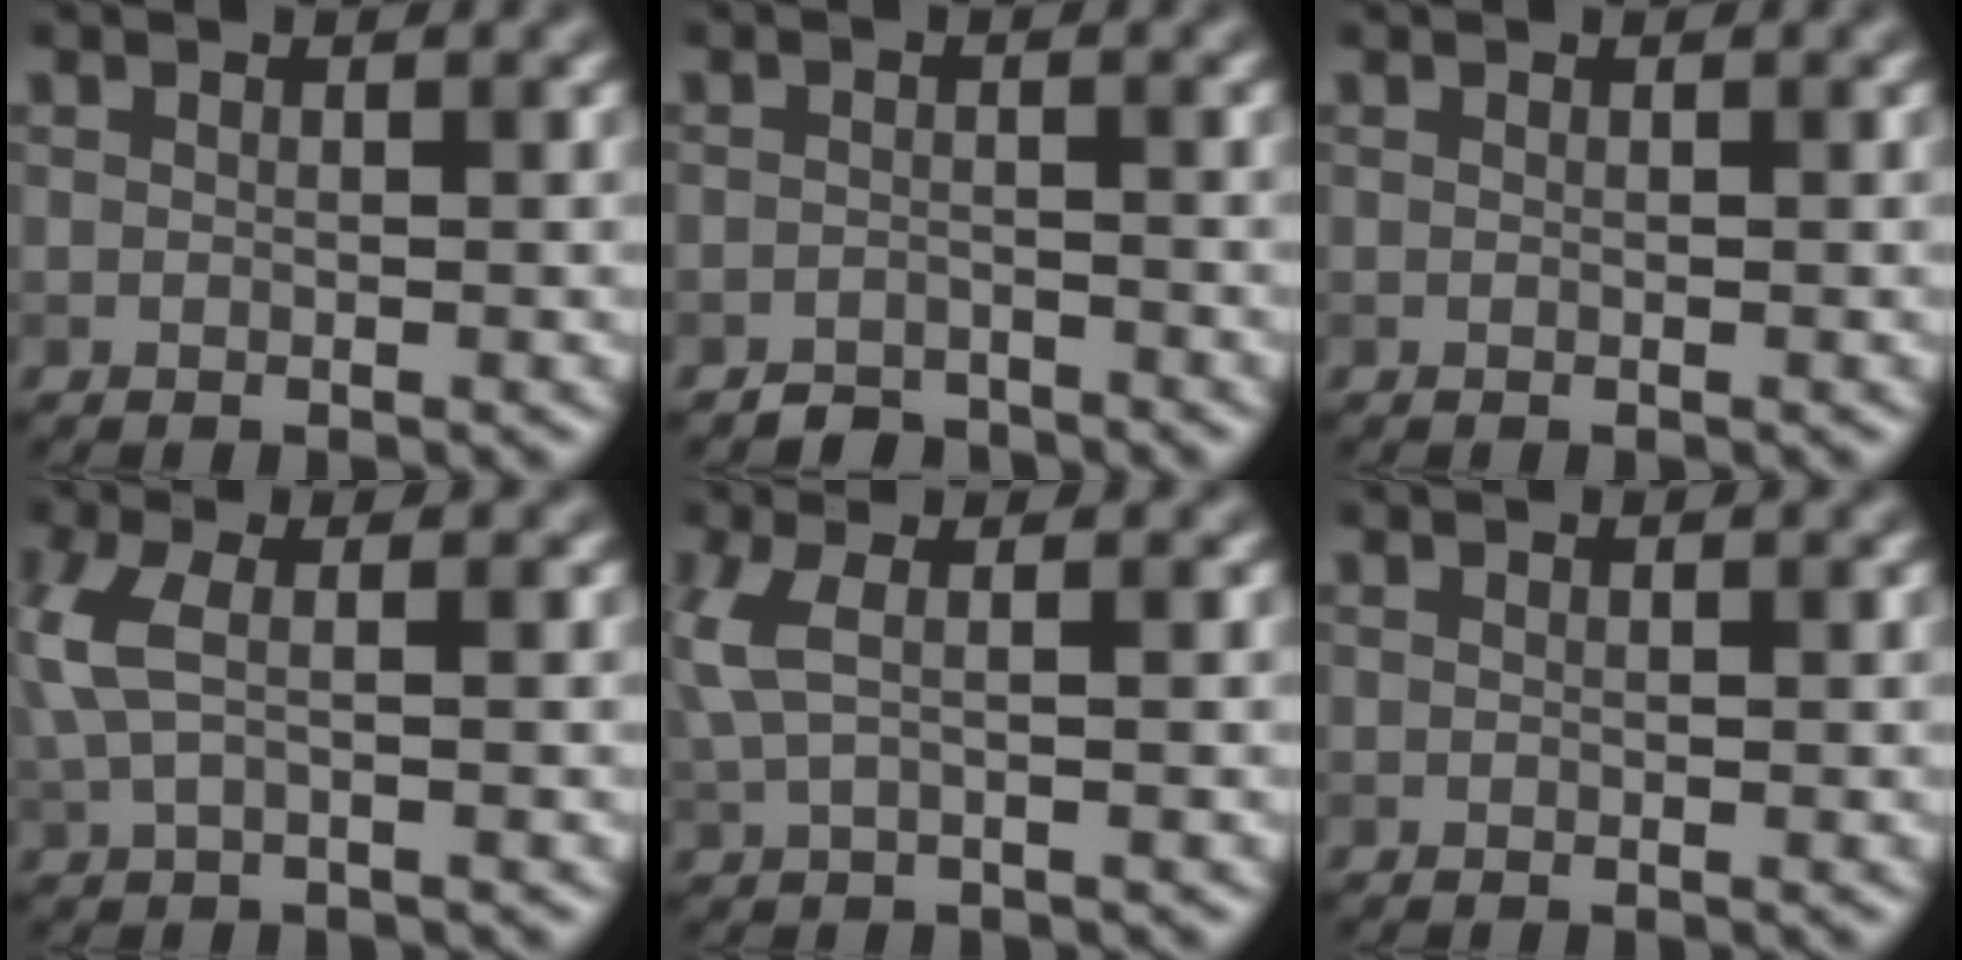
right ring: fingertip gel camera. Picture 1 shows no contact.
{"total": 1.7, "force": [-1.7, 0.5, 0.0], "torque": [0.005, 0.007, -0.031]}
{"total": 0.0}
{"total": 3.4, "force": [0.3, 1.2, 3.1], "torque": [-0.080, 0.007, 0.002]}
{"total": 2.8, "force": [0.5, 0.9, 2.7], "torque": [-0.062, 0.006, 0.007]}
{"total": 0.0}